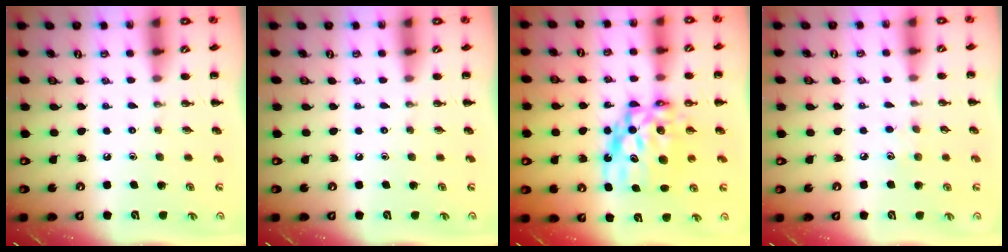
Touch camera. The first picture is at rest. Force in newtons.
{"total": 0.0}
{"total": 11.8, "press": 11.4, "slide": 3.1}
{"total": 4.7, "press": 4.5, "slide": 1.3}